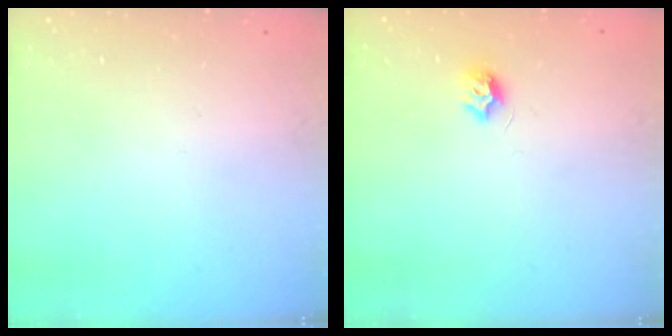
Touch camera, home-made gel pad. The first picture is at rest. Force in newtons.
{"total": 6.6, "press": 6.5, "slide": 0.6}